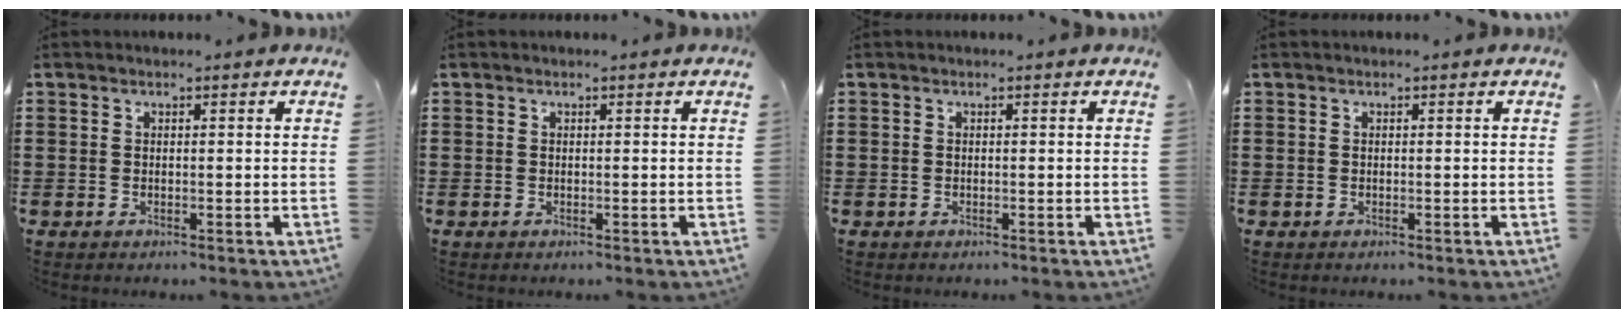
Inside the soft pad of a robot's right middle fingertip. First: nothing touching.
{"total": 0.0}
{"total": 0.0}
{"total": 0.0}